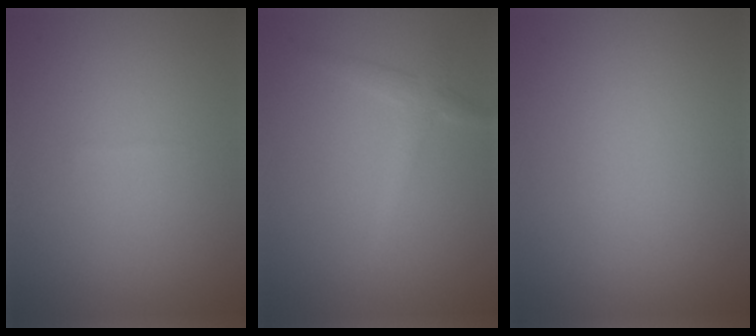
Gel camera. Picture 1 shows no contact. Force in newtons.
{"total": 1.9, "press": 1.9, "slide": 0.1}
{"total": 0.0}